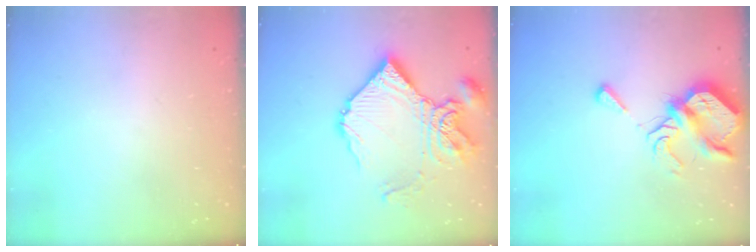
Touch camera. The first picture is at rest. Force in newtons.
{"total": 18.7, "press": 18.5, "slide": 2.2}
{"total": 8.1, "press": 8.0, "slide": 1.2}